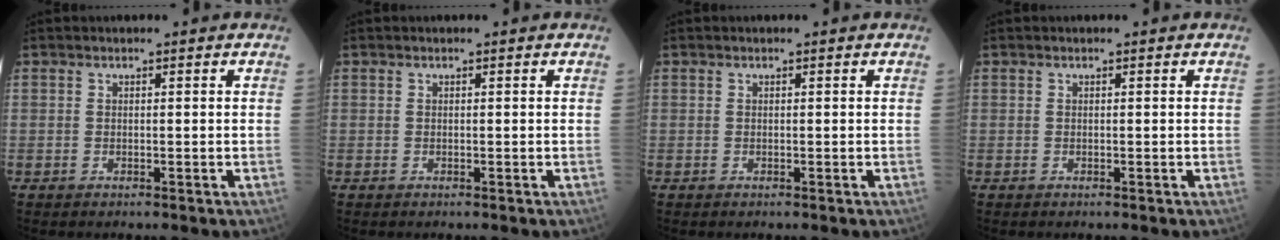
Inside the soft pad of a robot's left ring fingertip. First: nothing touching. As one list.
[{"total": 0.0}, {"total": 0.0}, {"total": 0.0}]